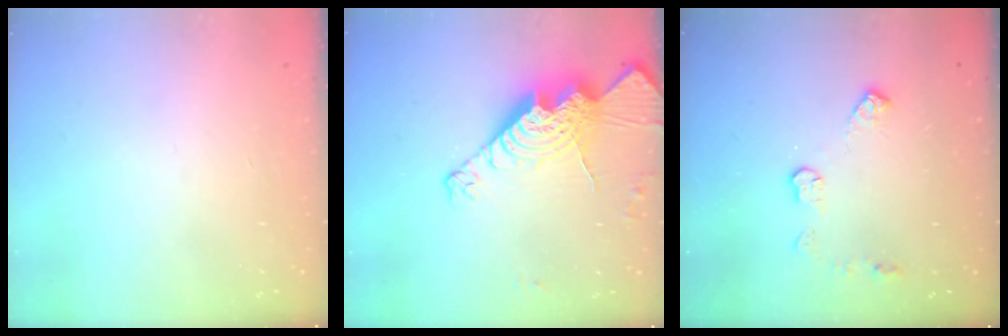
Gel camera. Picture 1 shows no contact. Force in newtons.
{"total": 19.3, "press": 19.2, "slide": 1.5}
{"total": 7.4, "press": 7.4, "slide": 0.3}